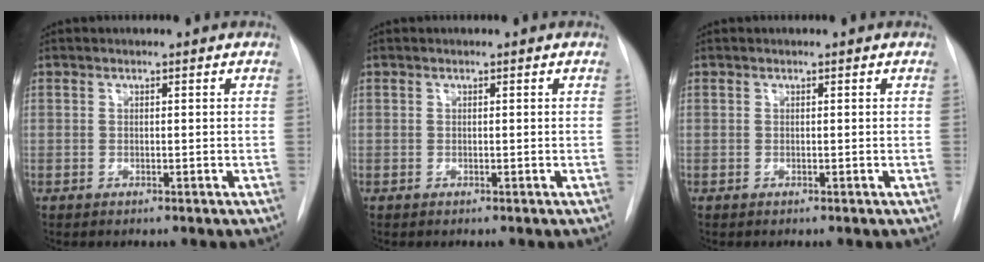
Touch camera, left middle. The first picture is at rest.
{"total": 0.0}
{"total": 0.0}